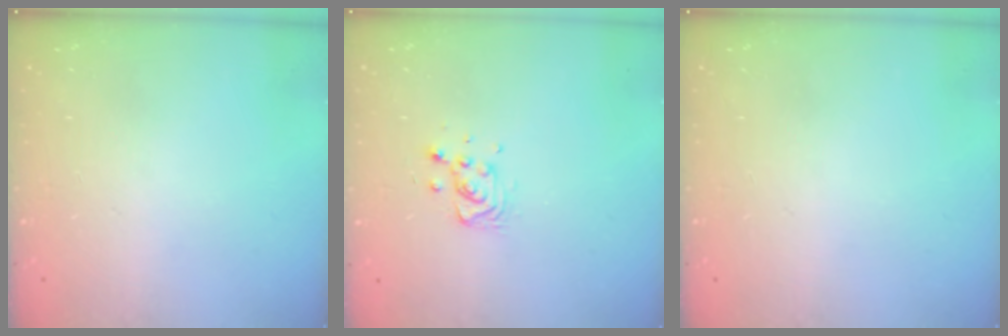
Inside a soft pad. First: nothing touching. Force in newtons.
{"total": 7.3, "press": 7.1, "slide": 2.0}
{"total": 0.0}